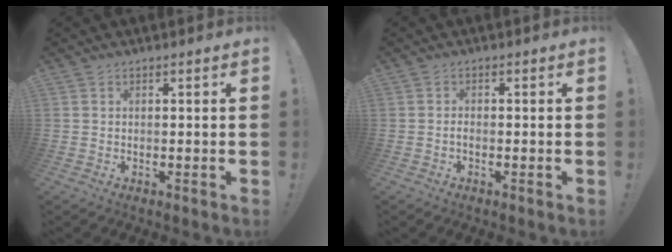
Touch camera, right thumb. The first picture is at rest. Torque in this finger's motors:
{"motor_torque": [-0.12, -0.09, 0.18, -0.05, 0.00]}